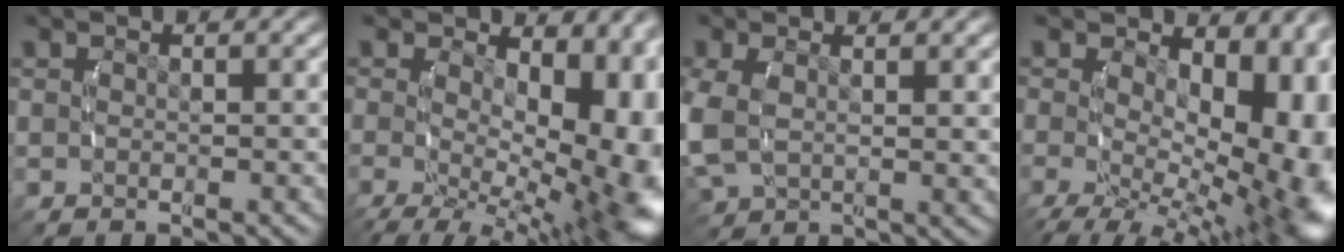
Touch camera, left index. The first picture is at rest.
{"total": 12.7, "force": [-1.4, 6.5, 10.9], "torque": [-0.139, -0.057, 0.005]}
{"total": 4.1, "force": [0.6, 2.9, 2.8], "torque": [-0.091, -0.020, 0.030]}
{"total": 13.9, "force": [-0.7, 7.5, 11.7], "torque": [-0.148, -0.053, 0.014]}